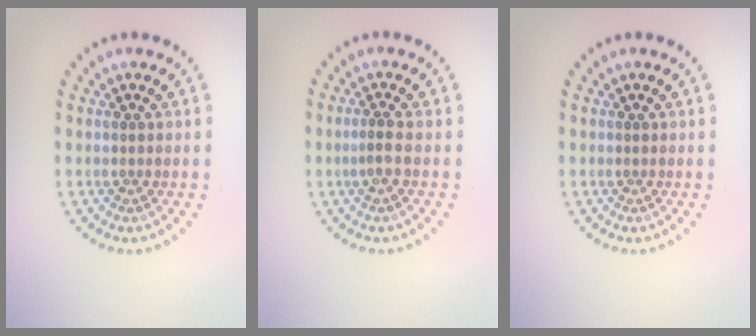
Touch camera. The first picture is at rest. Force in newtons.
{"total": 1.1, "press": 0.8, "slide": 0.8}
{"total": 0.0}